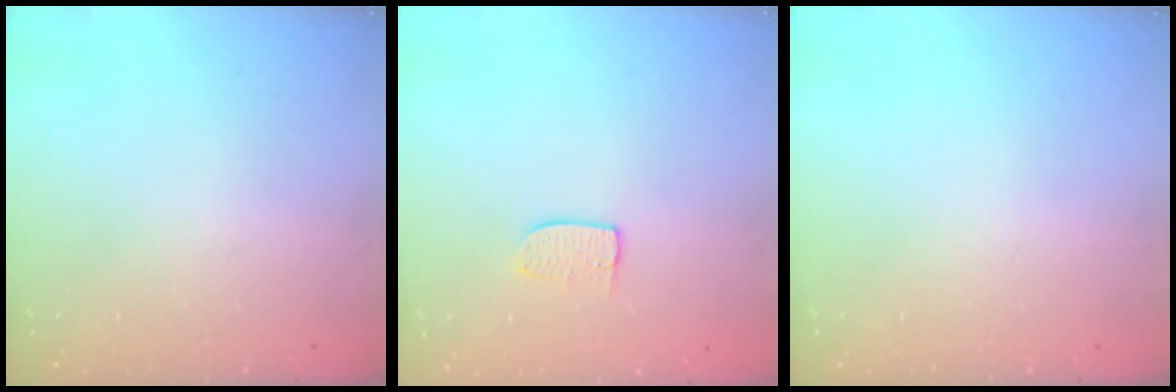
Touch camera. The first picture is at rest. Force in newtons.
{"total": 5.4, "press": 5.4, "slide": 0.3}
{"total": 0.0}